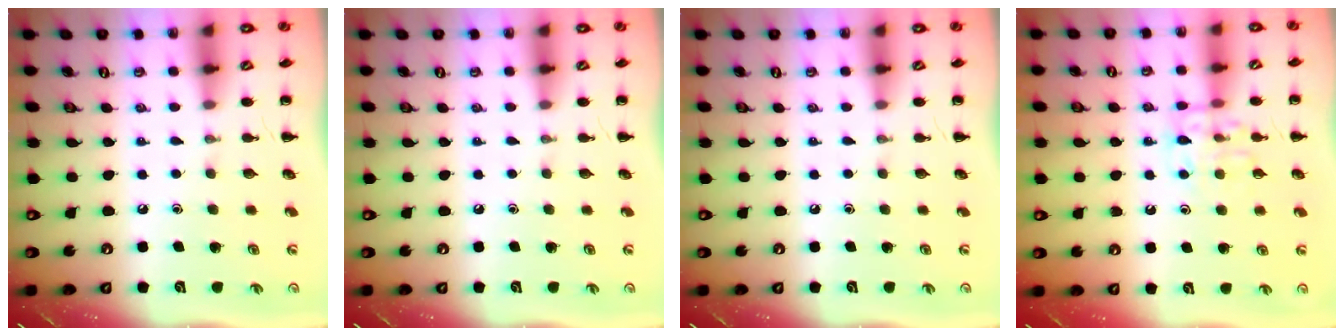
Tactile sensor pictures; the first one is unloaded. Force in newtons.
{"total": 0.0}
{"total": 0.0}
{"total": 10.7, "press": 10.6, "slide": 0.8}